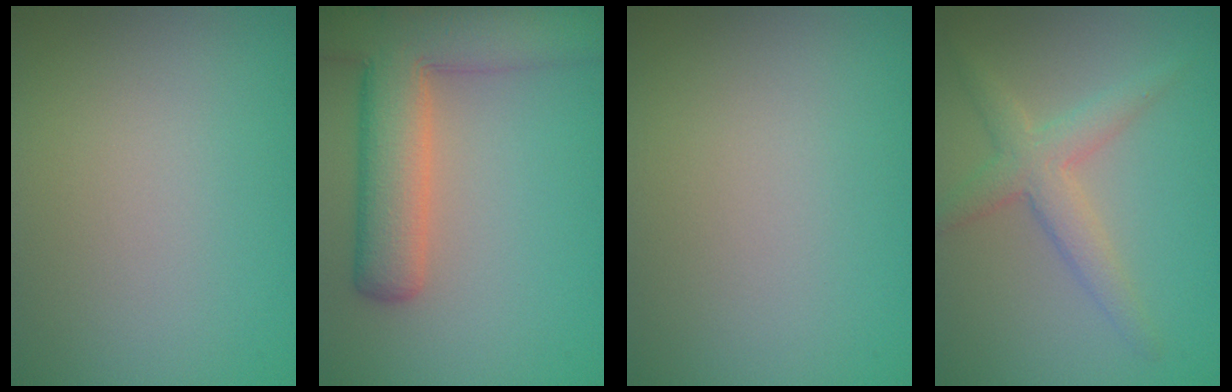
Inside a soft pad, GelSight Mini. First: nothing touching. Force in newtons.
{"total": 8.8, "press": 8.8, "slide": 0.6}
{"total": 0.0}
{"total": 3.3, "press": 3.3, "slide": 0.1}